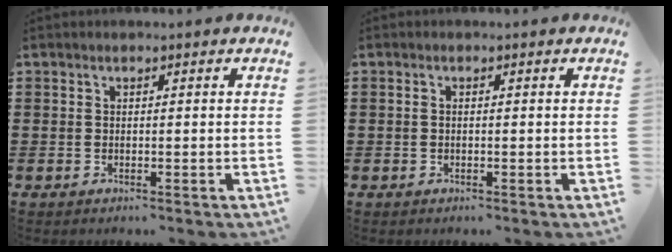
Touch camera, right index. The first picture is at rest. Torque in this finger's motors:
{"motor_torque": [0.07, 0.11, -0.01, -0.01]}